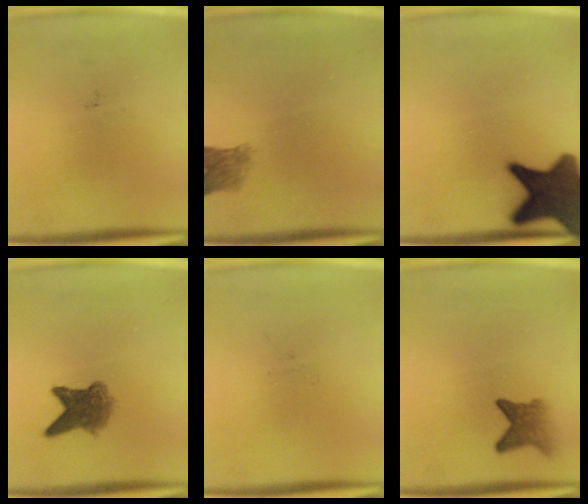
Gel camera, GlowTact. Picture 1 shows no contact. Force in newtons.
{"total": 2.9}
{"total": 15.7}
{"total": 5.2}
{"total": 0.0}
{"total": 3.2}